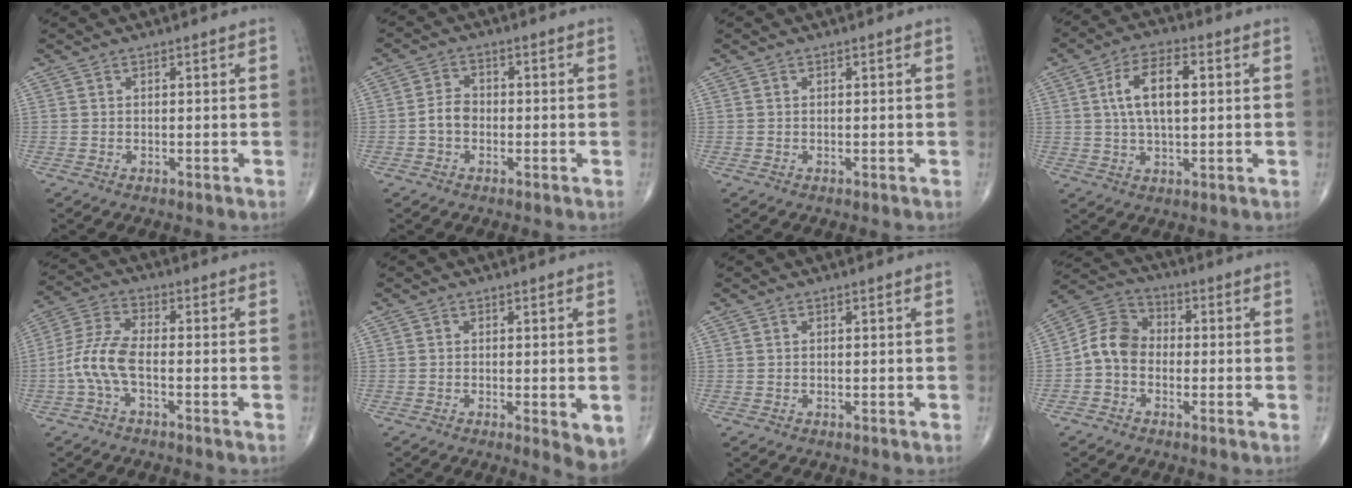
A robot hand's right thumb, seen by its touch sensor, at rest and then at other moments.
{"total": 3.6, "force": [-1.0, 2.7, 2.2], "torque": [-0.032, 0.014, -0.026]}
{"total": 0.0}
{"total": 10.0, "force": [1.8, 4.7, 8.7], "torque": [-0.153, 0.011, 0.029]}
{"total": 7.6, "force": [-2.2, 2.9, 6.7], "torque": [-0.161, 0.024, -0.051]}
{"total": 5.0, "force": [-1.5, 1.4, 4.5], "torque": [-0.058, -0.013, -0.019]}
{"total": 0.0}
{"total": 7.8, "force": [-1.4, 6.2, 4.6], "torque": [-0.071, 0.032, -0.045]}